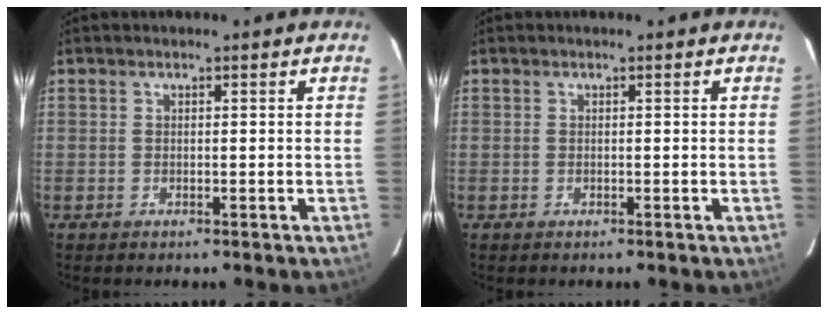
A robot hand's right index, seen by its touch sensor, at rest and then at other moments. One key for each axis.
{"total": 0.0}